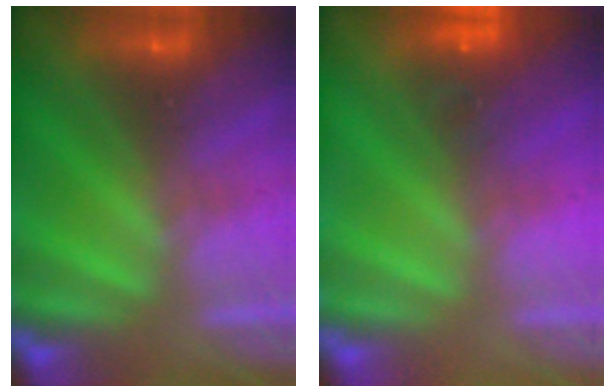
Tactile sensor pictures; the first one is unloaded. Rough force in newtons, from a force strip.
{"total": 4.5}